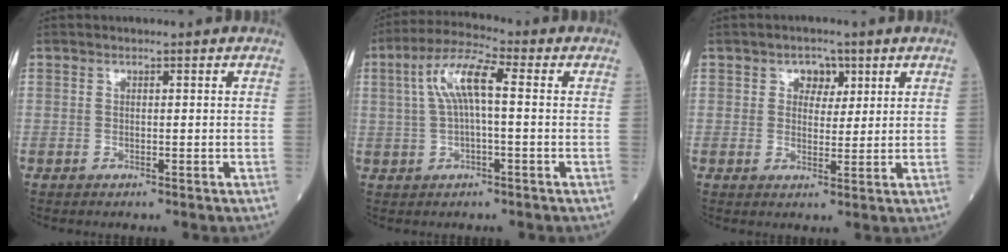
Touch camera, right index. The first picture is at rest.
{"total": 7.9, "force": [1.2, 1.7, 7.6], "torque": [-0.157, 0.029, 0.020]}
{"total": 3.5, "force": [1.6, 2.5, 1.8], "torque": [-0.020, 0.006, 0.023]}